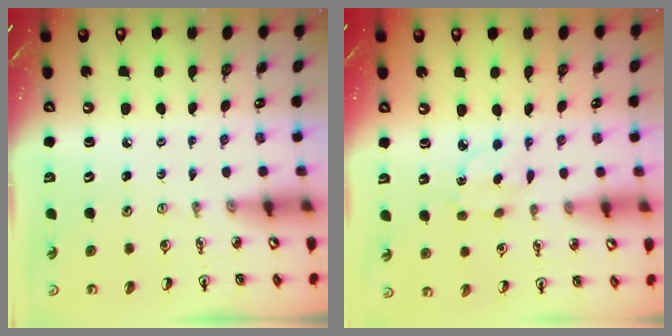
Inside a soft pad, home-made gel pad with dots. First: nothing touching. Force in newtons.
{"total": 4.2, "press": 4.2, "slide": 0.6}